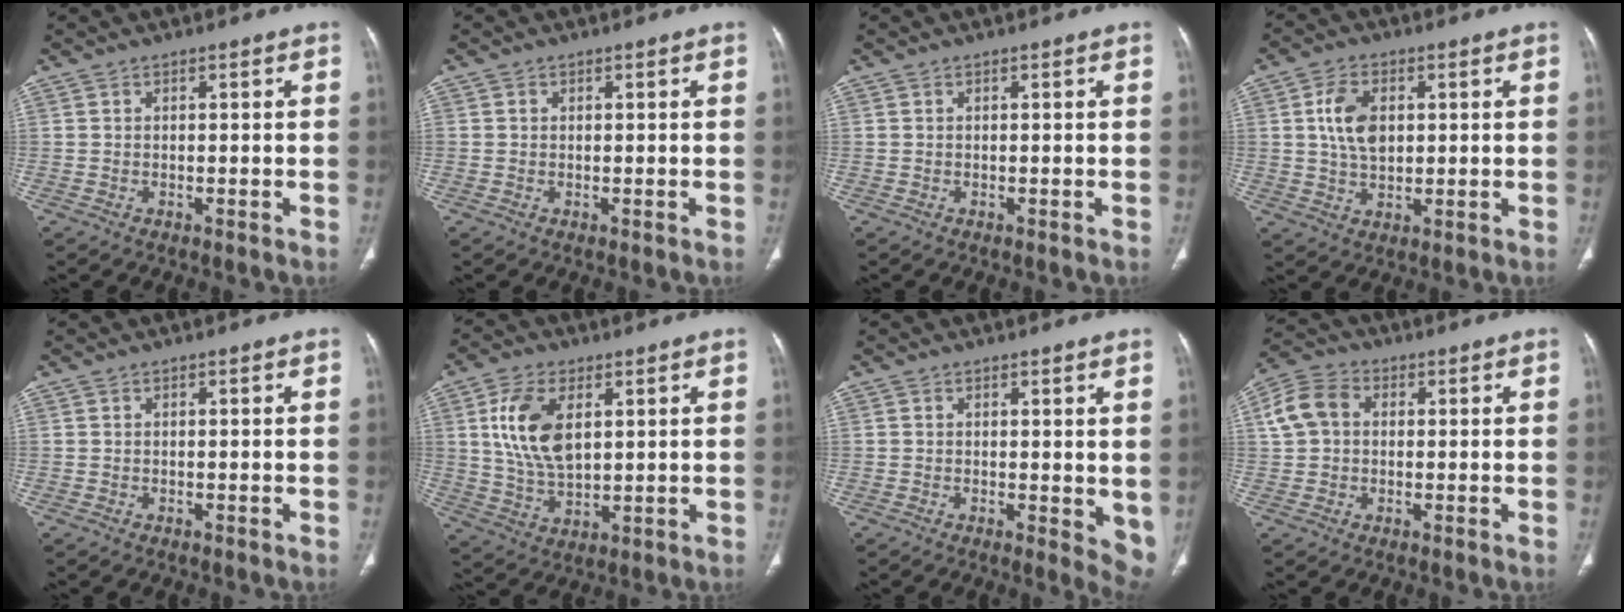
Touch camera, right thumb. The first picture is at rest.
{"total": 0.6, "force": [0.1, 0.6, 0.2], "torque": [0.003, 0.001, 0.002]}
{"total": 0.0}
{"total": 7.8, "force": [1.5, 5.0, 5.7], "torque": [-0.096, -0.005, 0.029]}
{"total": 0.0}
{"total": 11.9, "force": [3.3, 6.7, 9.2], "torque": [-0.170, -0.012, 0.067]}
{"total": 5.7, "force": [0.4, 2.5, 5.1], "torque": [-0.051, -0.015, 0.006]}
{"total": 7.6, "force": [1.2, 6.0, 4.5], "torque": [-0.088, 0.020, 0.015]}